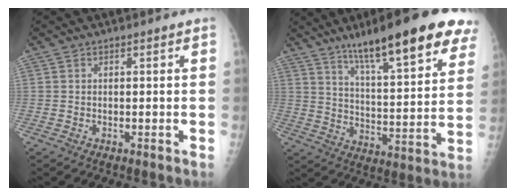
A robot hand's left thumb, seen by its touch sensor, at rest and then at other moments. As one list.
[{"total": 23.0, "force": [14.9, 4.2, 17.0], "torque": [-0.226, -0.048, 0.225]}]